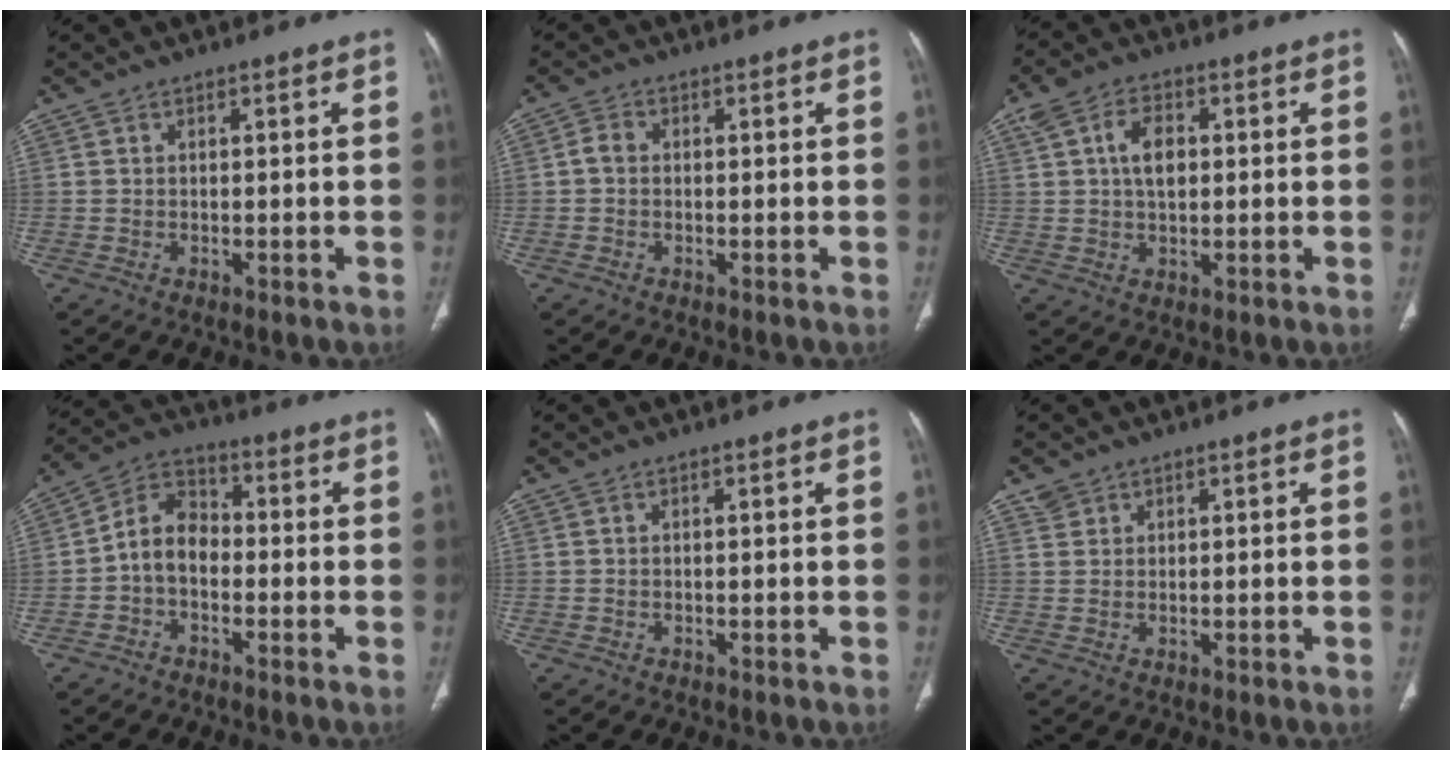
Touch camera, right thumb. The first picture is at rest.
{"total": 2.0, "force": [-0.1, 1.6, 1.2], "torque": [-0.019, 0.005, -0.008]}
{"total": 6.6, "force": [1.1, 4.2, 5.0], "torque": [-0.083, 0.008, 0.018]}
{"total": 7.7, "force": [-1.7, 5.4, 5.2], "torque": [-0.078, 0.032, -0.048]}
{"total": 0.0}
{"total": 1.6, "force": [1.1, 1.1, 0.0], "torque": [0.011, -0.002, 0.015]}